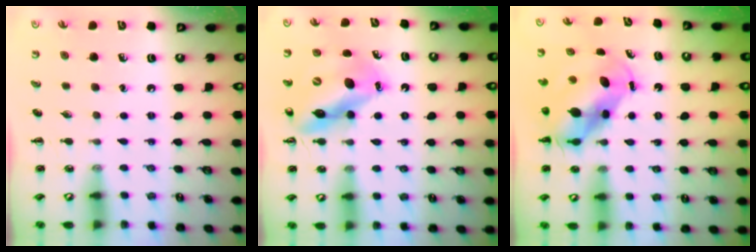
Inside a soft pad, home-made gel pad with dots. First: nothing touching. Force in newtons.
{"total": 13.7, "press": 13.1, "slide": 4.2}
{"total": 7.3, "press": 7.1, "slide": 2.0}